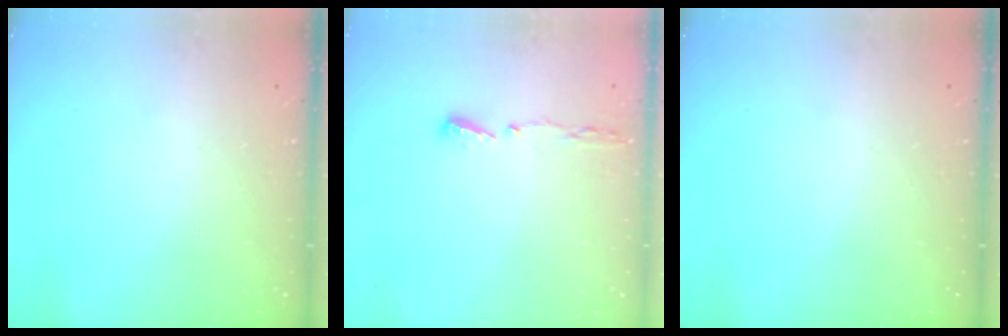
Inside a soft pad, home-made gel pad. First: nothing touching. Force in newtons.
{"total": 4.9, "press": 4.8, "slide": 1.2}
{"total": 0.0}